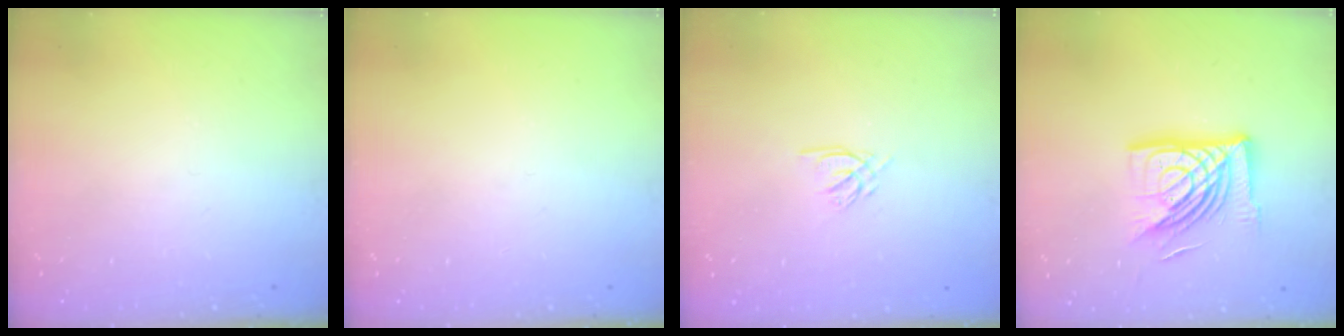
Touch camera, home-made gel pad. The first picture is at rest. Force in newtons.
{"total": 0.0}
{"total": 2.4, "press": 2.4, "slide": 0.3}
{"total": 16.8, "press": 16.7, "slide": 1.7}